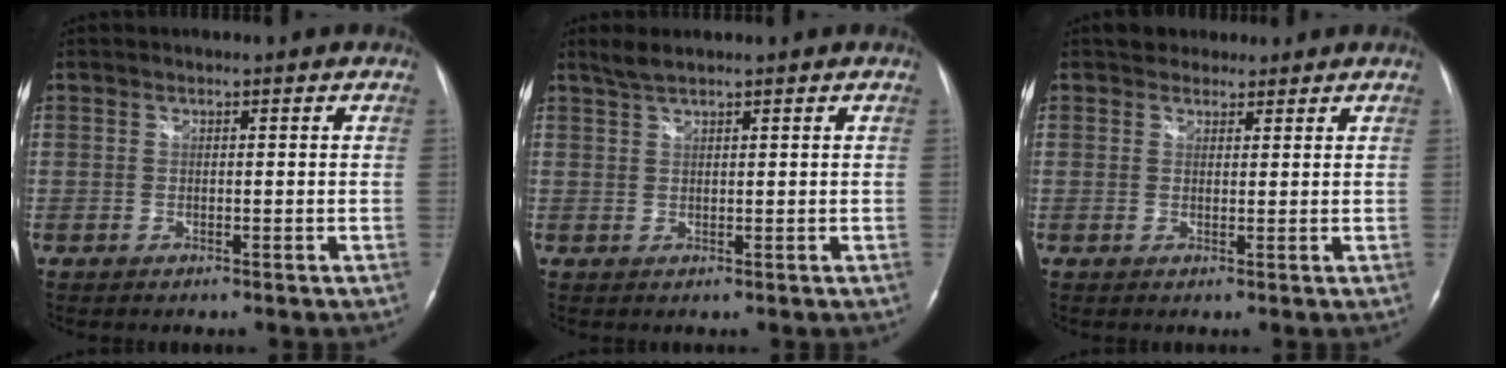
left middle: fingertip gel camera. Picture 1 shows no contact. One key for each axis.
{"total": 2.1, "fx": 1.9, "fy": 0.1, "fz": 1.1, "tx": -0.030, "ty": 0.009, "tz": 0.040}
{"total": 3.4, "fx": 2.7, "fy": 1.9, "fz": 0.6, "tx": -0.006, "ty": 0.014, "tz": 0.041}